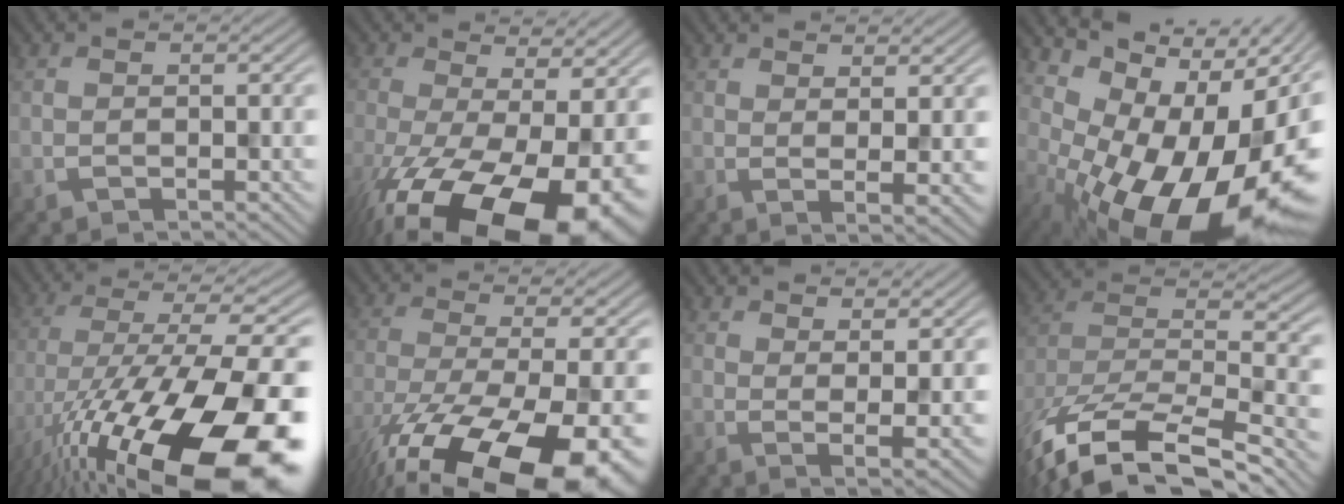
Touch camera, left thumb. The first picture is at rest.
{"total": 16.9, "force": [-7.3, 7.5, 13.3], "torque": [-0.249, -0.053, -0.094]}
{"total": 2.7, "force": [1.7, 0.4, 2.0], "torque": [-0.036, -0.001, 0.045]}
{"total": 17.3, "force": [-5.3, 9.6, 13.4], "torque": [-0.166, -0.026, -0.062]}
{"total": 19.5, "force": [-10.2, 6.6, 15.2], "torque": [-0.257, -0.031, -0.141]}
{"total": 16.5, "force": [-9.9, 5.3, 12.1], "torque": [-0.241, -0.052, -0.133]}
{"total": 3.6, "force": [2.6, 0.5, 2.4], "torque": [-0.046, -0.008, 0.066]}
{"total": 14.4, "force": [-10.3, 5.8, 8.3], "torque": [-0.196, -0.039, -0.143]}